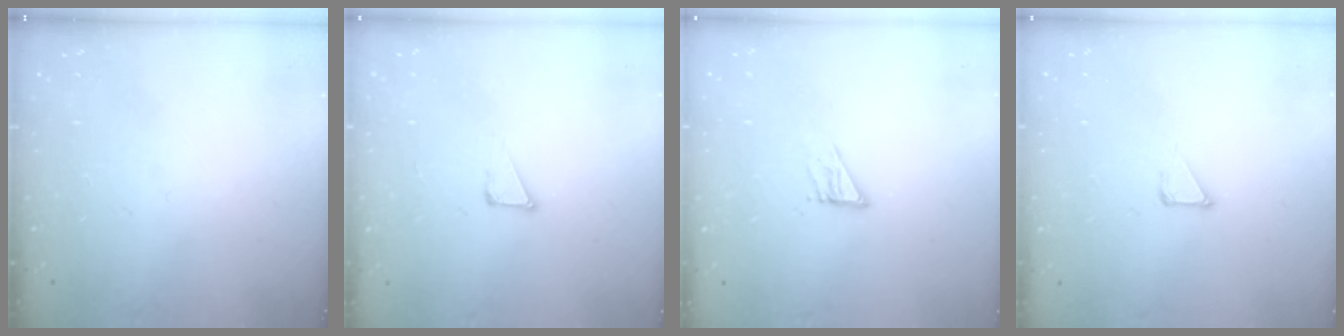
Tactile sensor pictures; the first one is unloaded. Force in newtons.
{"total": 3.3, "press": 3.2, "slide": 0.8}
{"total": 7.6, "press": 7.6, "slide": 0.3}
{"total": 2.8, "press": 2.8, "slide": 0.1}